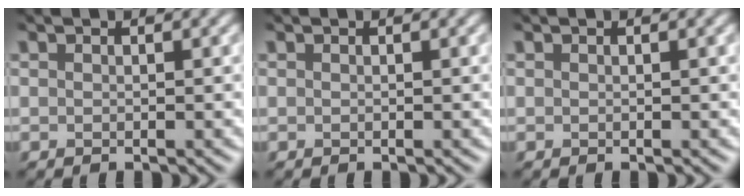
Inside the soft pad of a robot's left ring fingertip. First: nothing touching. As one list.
[{"total": 0.0}, {"total": 0.0}]